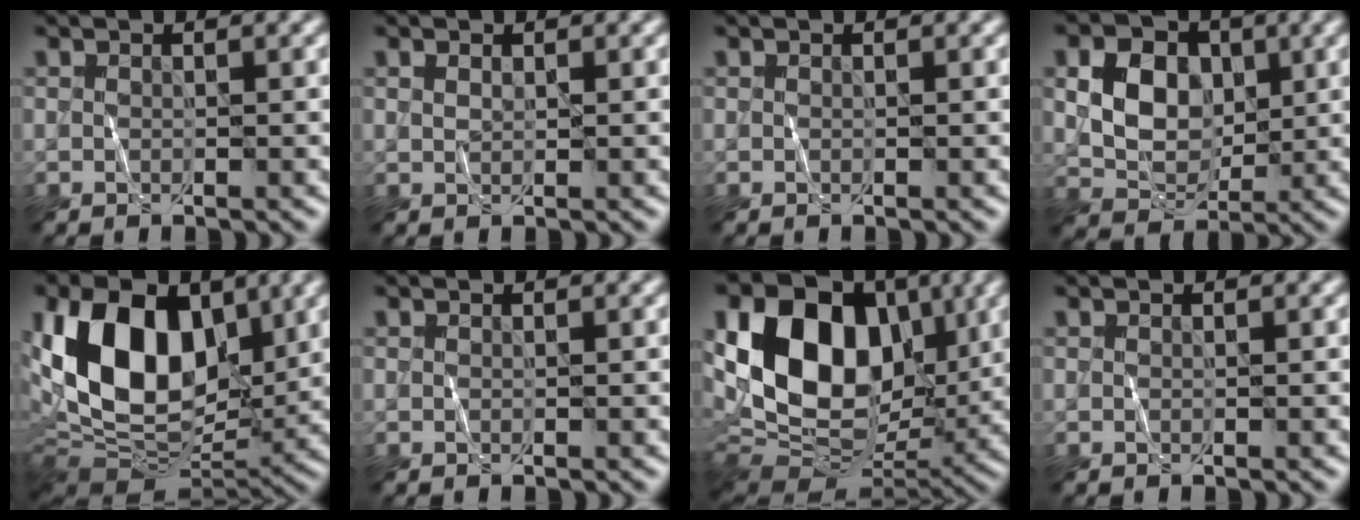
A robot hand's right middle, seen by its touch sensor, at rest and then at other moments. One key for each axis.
{"total": 0.7, "fx": 0.4, "fy": 0.3, "fz": 0.5, "tx": -0.012, "ty": 0.000, "tz": 0.008}
{"total": 0.0}
{"total": 5.5, "fx": 1.1, "fy": 4.2, "fz": 3.5, "tx": -0.067, "ty": -0.001, "tz": 0.018}
{"total": 14.5, "fx": 2.6, "fy": 9.3, "fz": 10.8, "tx": -0.203, "ty": 0.006, "tz": 0.036}
{"total": 0.0}
{"total": 14.5, "fx": 3.6, "fy": 9.9, "fz": 9.9, "tx": -0.173, "ty": 0.013, "tz": 0.057}
{"total": 0.0}